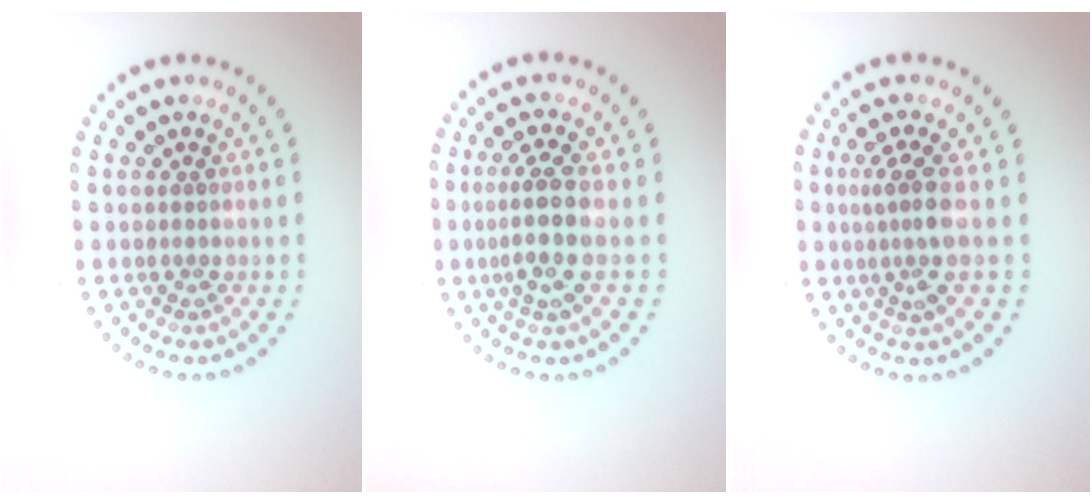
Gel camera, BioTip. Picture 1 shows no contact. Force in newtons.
{"total": 3.4, "press": 2.8, "slide": 2.0}
{"total": 2.8, "press": 2.0, "slide": 1.9}